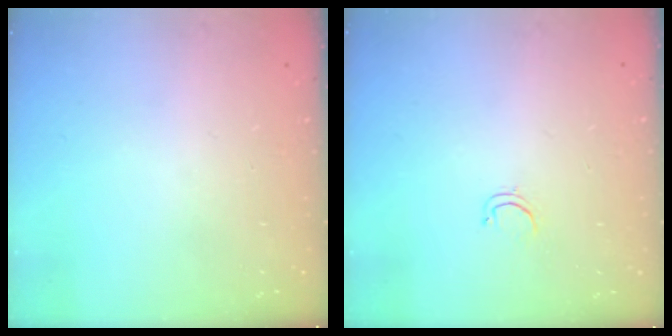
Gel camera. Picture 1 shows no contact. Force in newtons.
{"total": 2.6, "press": 2.5, "slide": 0.4}